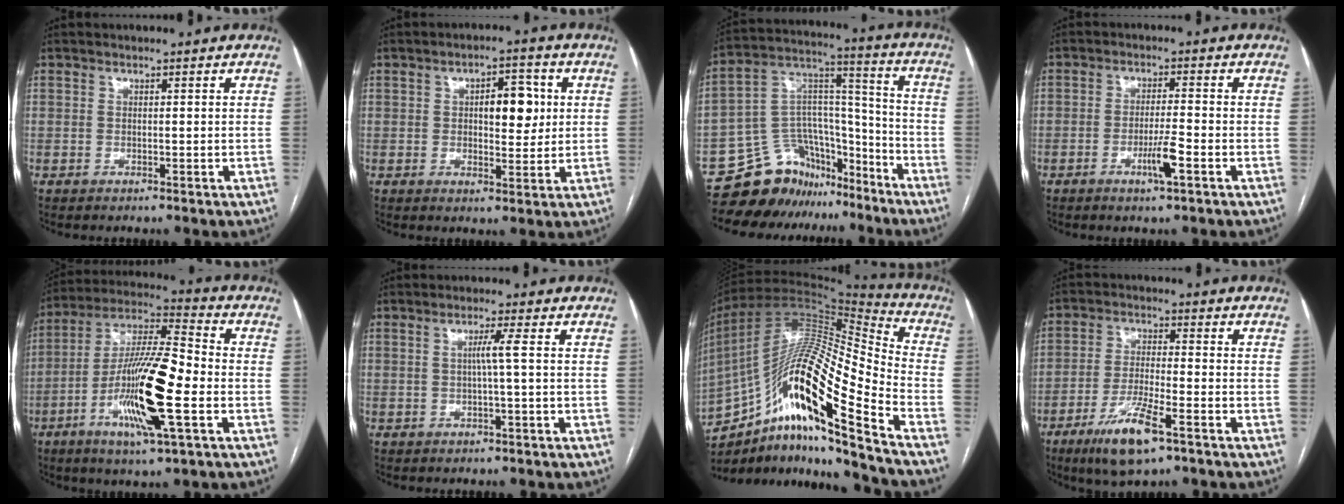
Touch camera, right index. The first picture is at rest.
{"total": 6.7, "force": [1.2, 3.0, 5.8], "torque": [-0.080, 0.011, 0.021]}
{"total": 14.7, "force": [-12.3, 7.5, 3.0], "torque": [-0.048, 0.084, -0.205]}
{"total": 4.4, "force": [-2.0, 0.1, 3.9], "torque": [-0.074, -0.006, -0.037]}
{"total": 17.4, "force": [-4.7, 2.1, 16.6], "torque": [-0.322, -0.005, -0.085]}
{"total": 2.4, "force": [0.0, -0.8, 2.2], "torque": [-0.039, 0.001, 0.000]}
{"total": 23.4, "force": [-14.1, 2.0, 18.6], "torque": [-0.348, 0.011, -0.253]}
{"total": 9.6, "force": [-5.7, 1.5, 7.6], "torque": [-0.150, -0.018, -0.100]}